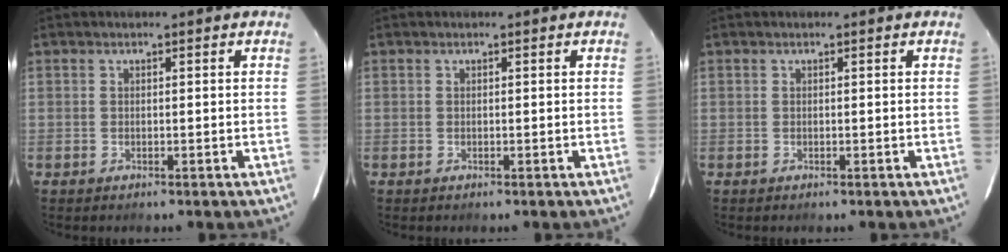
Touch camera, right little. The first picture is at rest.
{"total": 0.0}
{"total": 0.0}